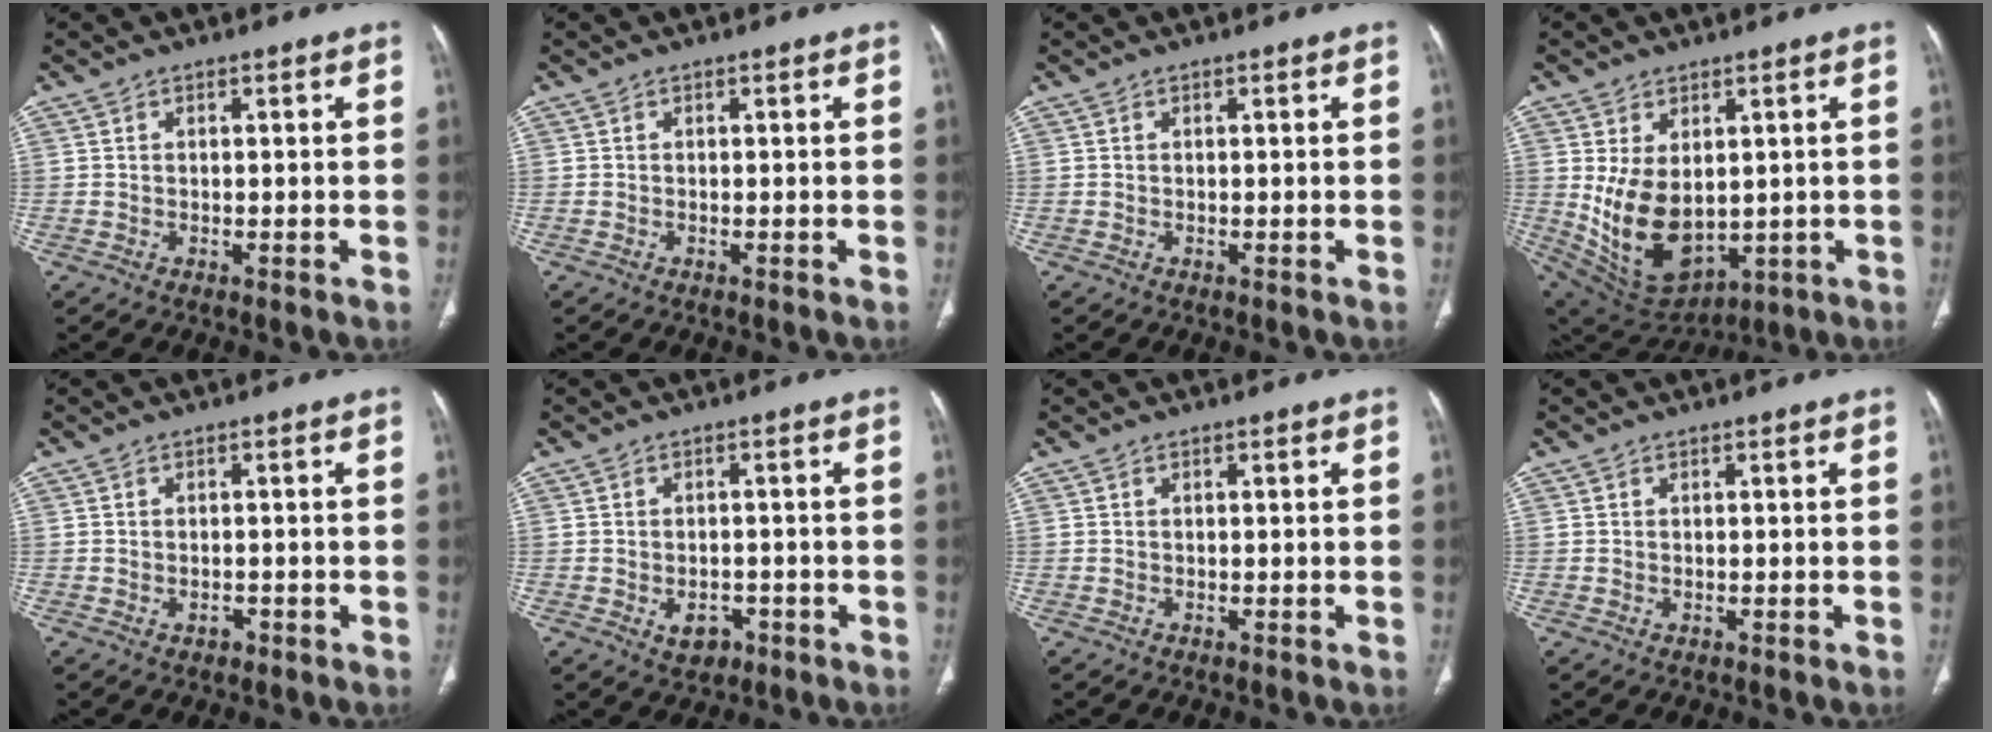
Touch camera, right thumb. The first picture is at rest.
{"total": 0.0}
{"total": 0.0}
{"total": 14.4, "force": [0.4, 9.4, 10.9], "torque": [-0.176, -0.018, 0.045]}
{"total": 1.4, "force": [-0.6, 1.1, 0.7], "torque": [-0.010, 0.008, -0.004]}
{"total": 3.9, "force": [-1.6, 2.9, 2.2], "torque": [-0.020, 0.009, -0.014]}
{"total": 0.0}
{"total": 0.0}